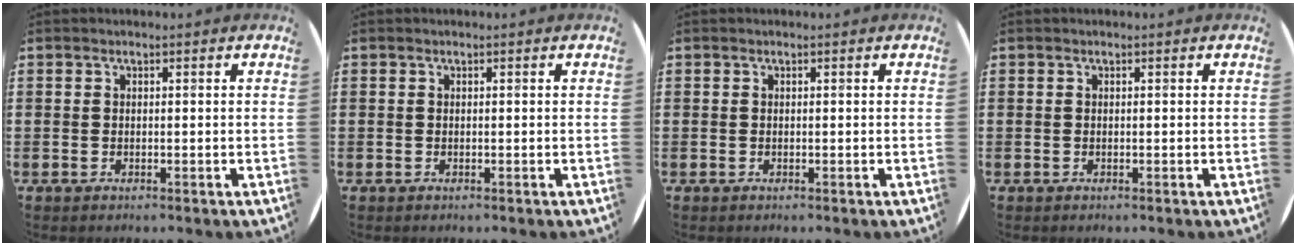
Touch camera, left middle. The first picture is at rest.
{"total": 0.0}
{"total": 0.0}
{"total": 0.0}